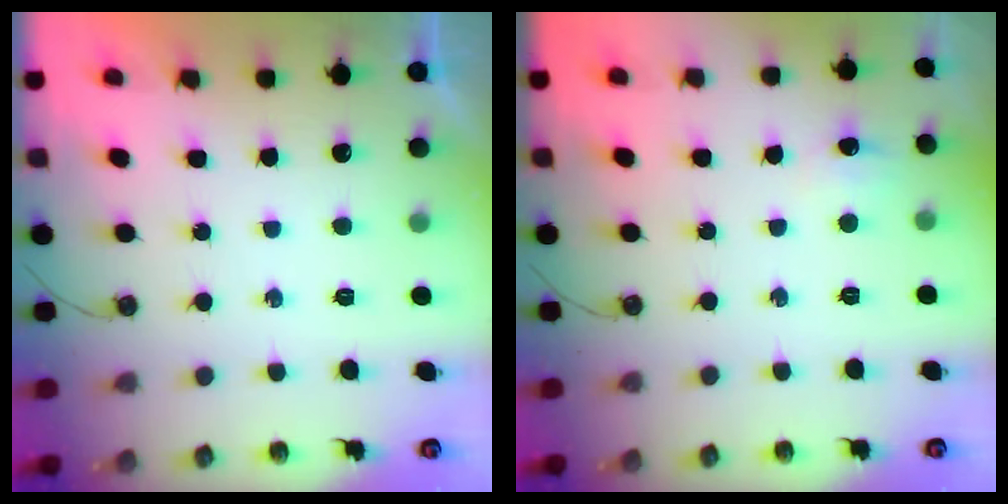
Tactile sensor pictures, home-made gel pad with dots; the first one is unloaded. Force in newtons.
{"total": 6.5, "press": 6.5, "slide": 0.5}